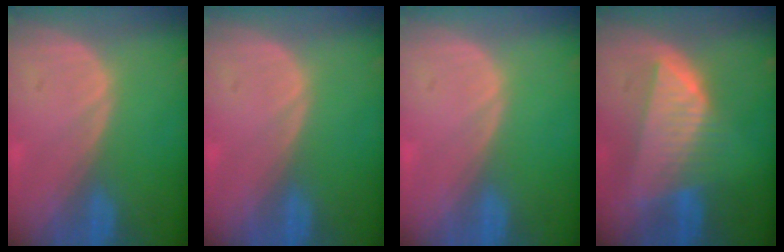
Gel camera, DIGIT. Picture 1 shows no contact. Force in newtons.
{"total": 0.0}
{"total": 0.0}
{"total": 8.1, "press": 7.2, "slide": 3.8}